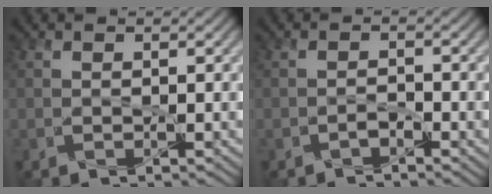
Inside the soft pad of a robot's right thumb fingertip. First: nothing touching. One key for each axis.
{"total": 1.3, "fx": -1.0, "fy": -0.7, "fz": 0.4, "tx": -0.003, "ty": 0.003, "tz": -0.014}